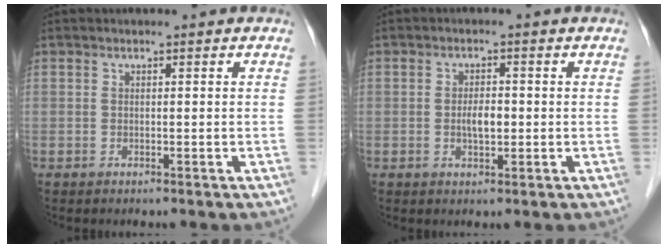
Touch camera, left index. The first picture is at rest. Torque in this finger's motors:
{"motor_torque": [0.64, 0.50, 0.04, 0.01]}